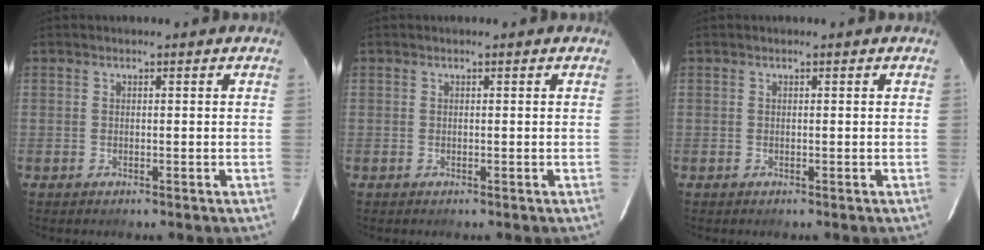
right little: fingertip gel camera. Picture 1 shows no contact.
{"total": 0.0}
{"total": 0.0}